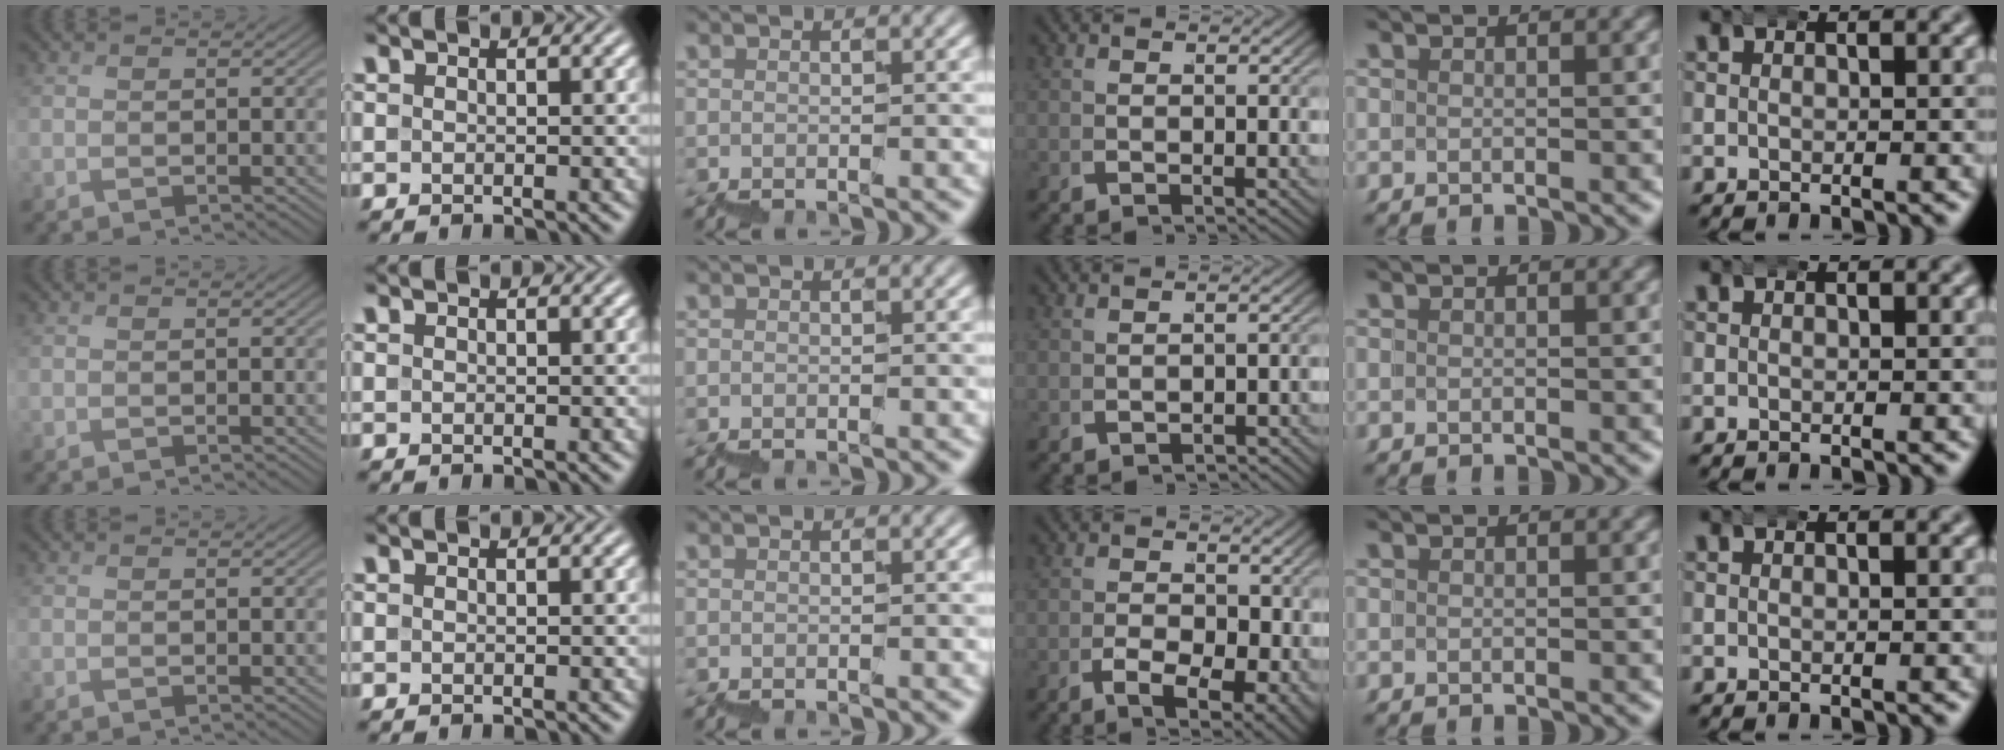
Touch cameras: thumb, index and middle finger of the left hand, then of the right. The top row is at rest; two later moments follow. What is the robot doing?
{"motion": "wrap", "object": "bubble wrap"}